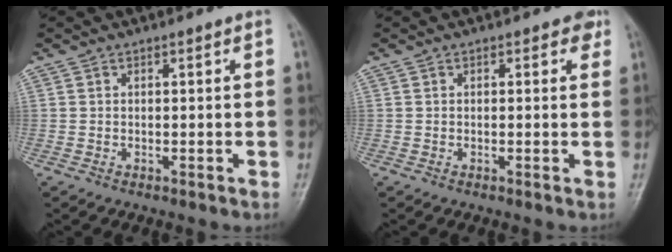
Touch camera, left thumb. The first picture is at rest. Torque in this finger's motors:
{"motor_torque": [1.73, 1.00, 0.26, -0.22, 0.02]}